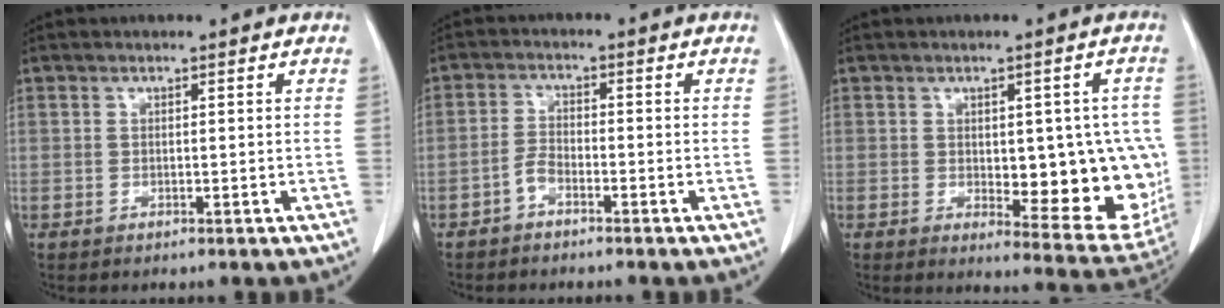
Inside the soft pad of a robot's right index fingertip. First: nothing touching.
{"total": 2.2, "force": [-1.6, 0.7, 1.4], "torque": [-0.029, 0.003, -0.032]}
{"total": 14.9, "force": [-1.1, 5.9, 13.6], "torque": [-0.140, -0.001, 0.006]}